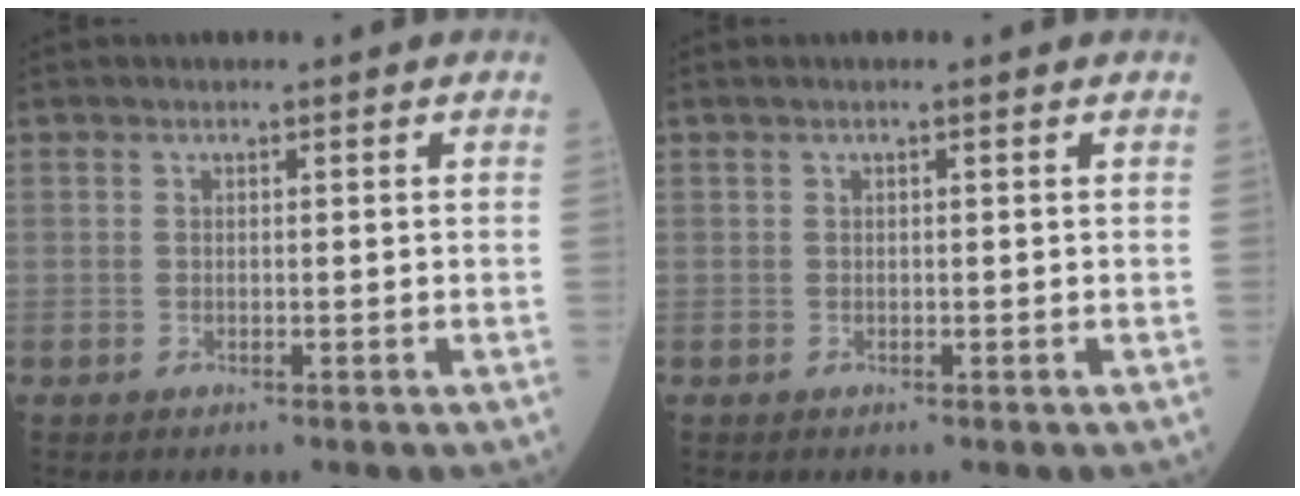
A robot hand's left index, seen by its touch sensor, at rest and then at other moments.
{"total": 0.6, "force": [0.3, -0.2, 0.5], "torque": [-0.017, 0.011, 0.007]}